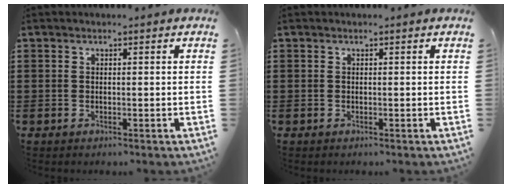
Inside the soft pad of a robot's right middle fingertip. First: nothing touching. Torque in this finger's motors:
{"motor_torque": [0.00, 0.00, 0.00, 0.00]}